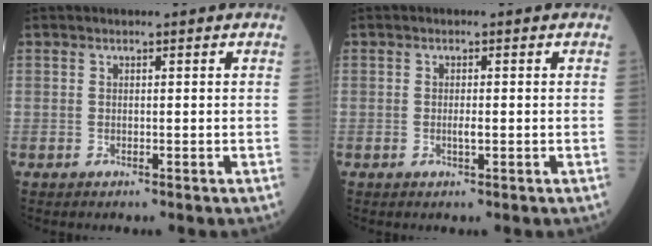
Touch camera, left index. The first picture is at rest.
{"total": 1.0, "force": [-0.3, 0.1, 0.9], "torque": [-0.015, -0.005, -0.006]}